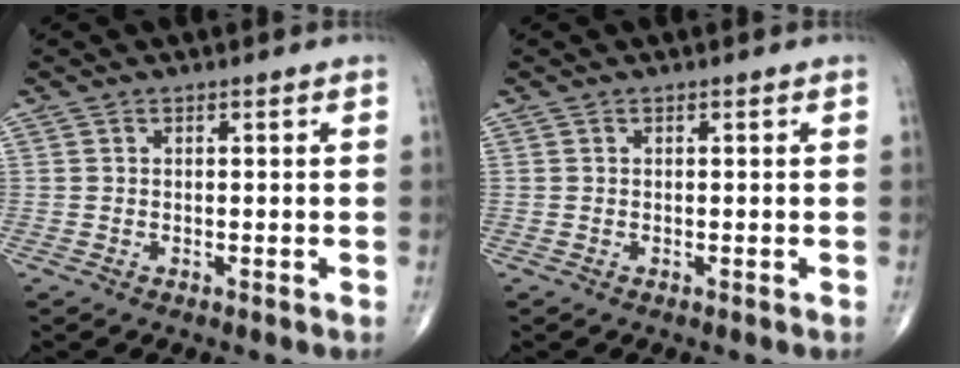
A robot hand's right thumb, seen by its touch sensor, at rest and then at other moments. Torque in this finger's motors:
{"motor_torque": [0.00, 0.01, -0.09, -0.09, 0.00]}